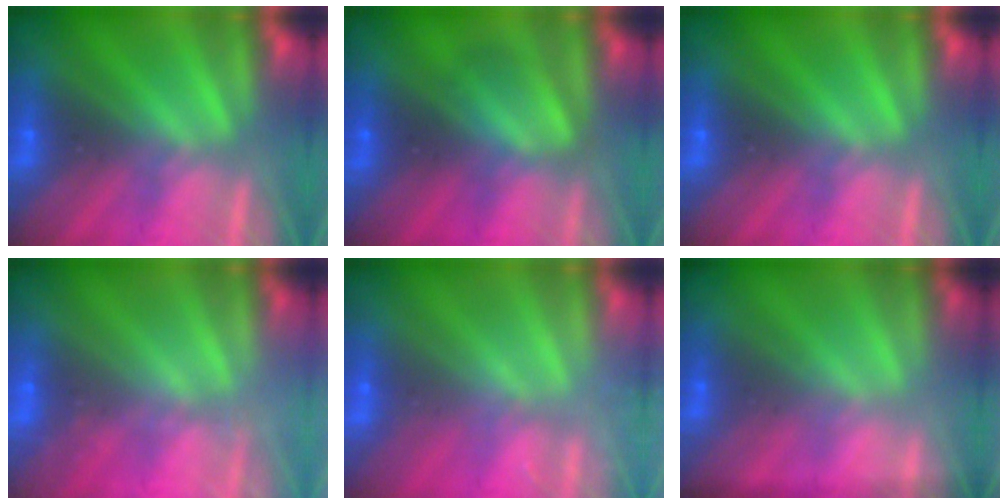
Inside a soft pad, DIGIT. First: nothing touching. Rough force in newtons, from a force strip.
{"total": 2.5}
{"total": 0.0}
{"total": 2.6}
{"total": 2.5}
{"total": 1.7}